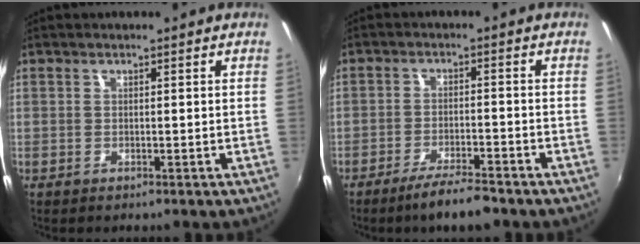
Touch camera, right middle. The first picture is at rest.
{"total": 6.5, "force": [-5.2, 0.9, 3.7], "torque": [-0.082, -0.007, -0.089]}